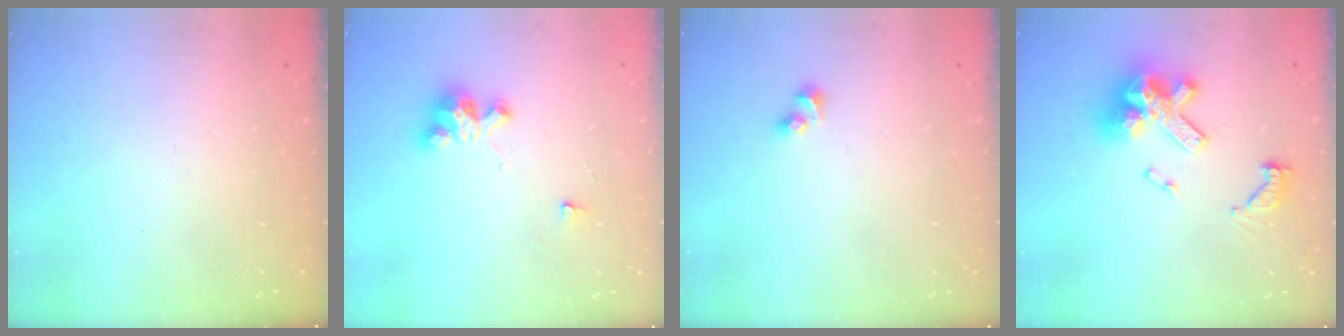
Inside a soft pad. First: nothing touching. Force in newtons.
{"total": 5.6, "press": 5.6, "slide": 0.2}
{"total": 2.1, "press": 1.7, "slide": 1.1}
{"total": 15.7, "press": 15.7, "slide": 1.5}